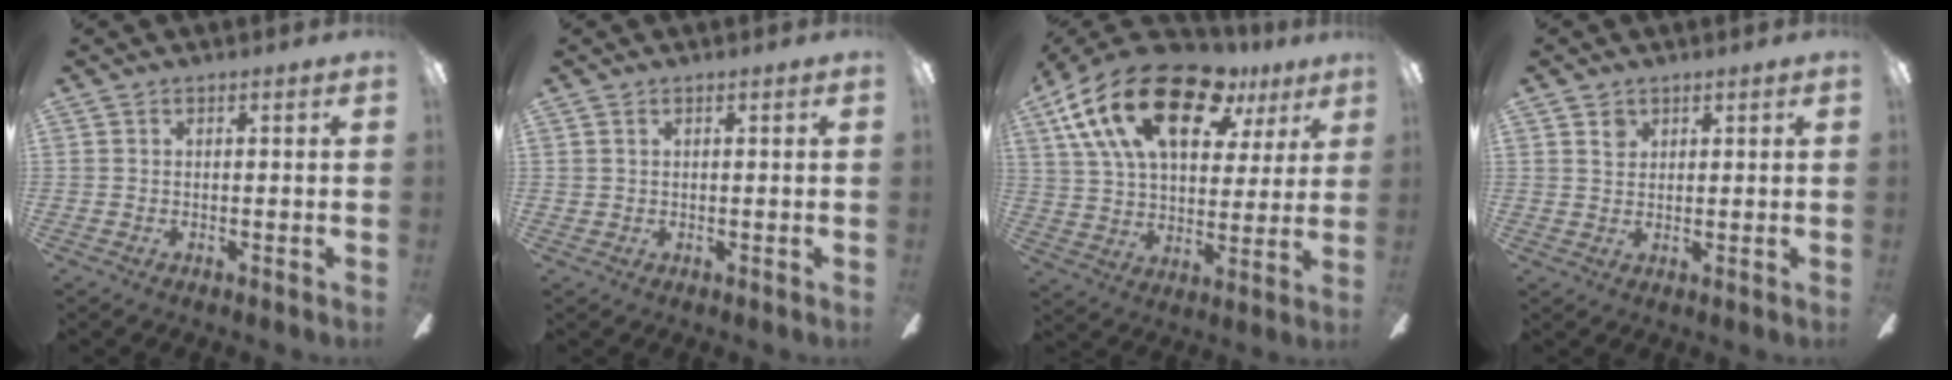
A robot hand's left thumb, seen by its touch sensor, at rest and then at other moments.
{"total": 0.6, "force": [0.3, 0.5, 0.1], "torque": [-0.003, 0.004, 0.005]}
{"total": 24.4, "force": [13.6, 12.1, 16.2], "torque": [-0.296, -0.063, 0.230]}
{"total": 2.4, "force": [1.6, 1.6, 0.7], "torque": [0.001, -0.006, 0.027]}